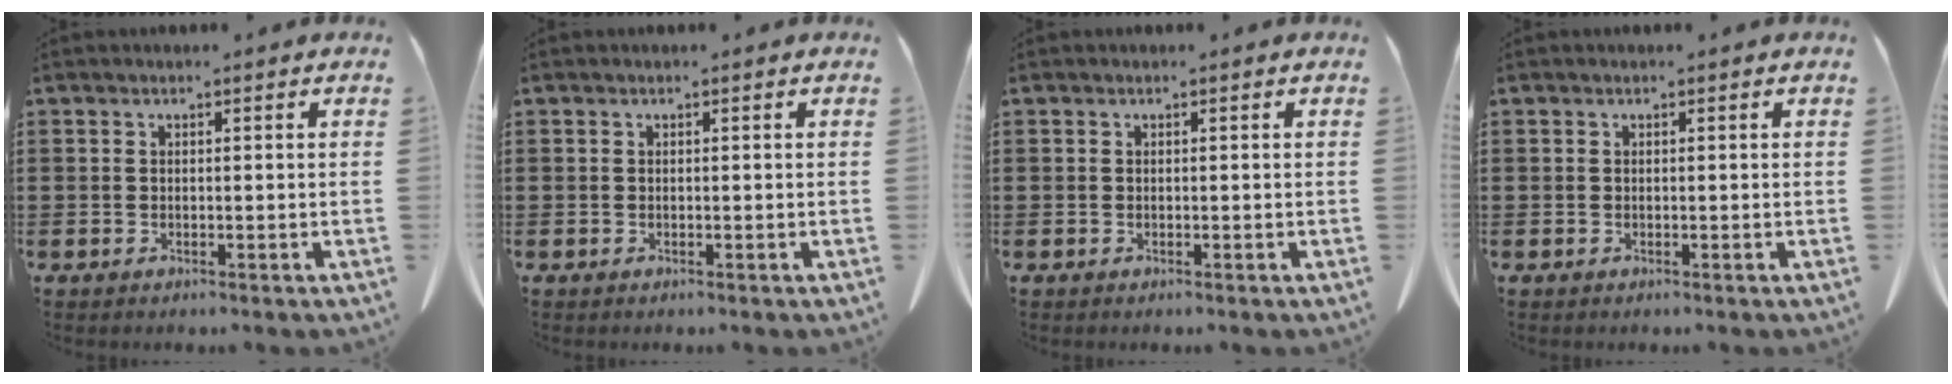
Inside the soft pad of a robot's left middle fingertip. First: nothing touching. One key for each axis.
{"total": 0.0}
{"total": 0.0}
{"total": 0.0}